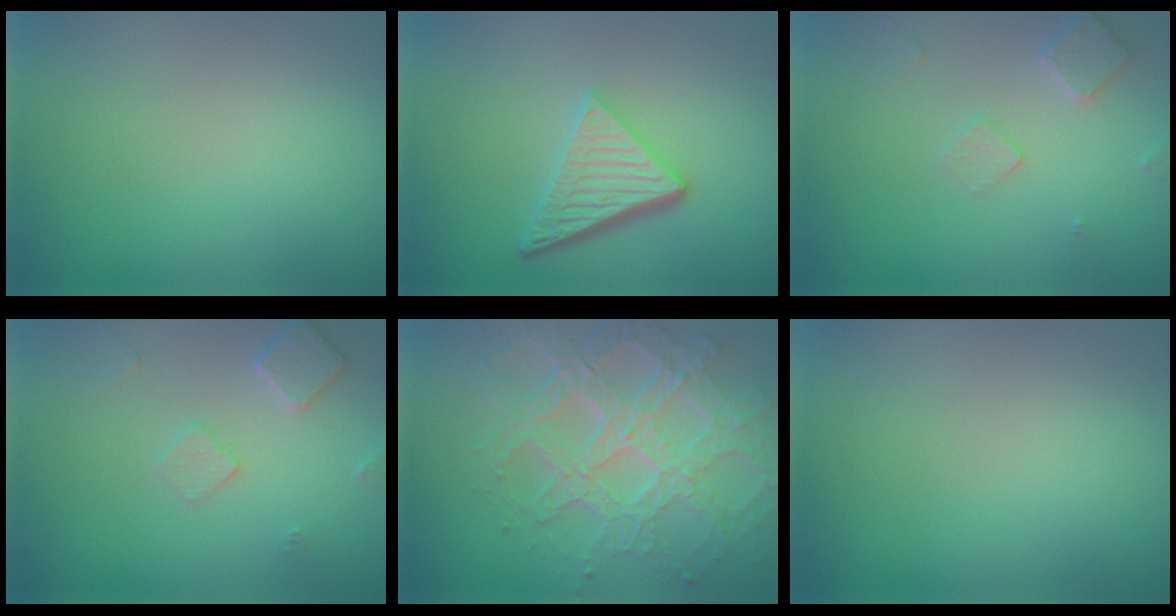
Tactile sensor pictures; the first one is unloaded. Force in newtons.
{"total": 4.8, "press": 3.5, "slide": 3.4}
{"total": 2.1, "press": 2.1, "slide": 0.3}
{"total": 2.5, "press": 2.4, "slide": 0.4}
{"total": 7.8, "press": 5.8, "slide": 5.3}
{"total": 0.0}